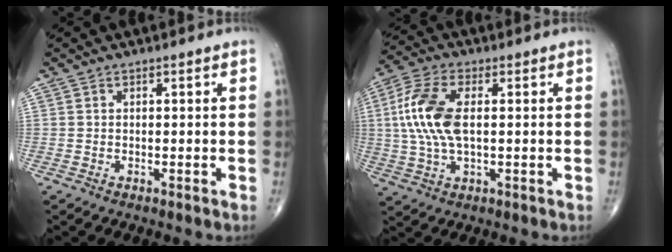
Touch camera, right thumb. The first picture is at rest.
{"total": 11.8, "force": [1.3, 5.6, 10.3], "torque": [-0.232, 0.010, 0.022]}